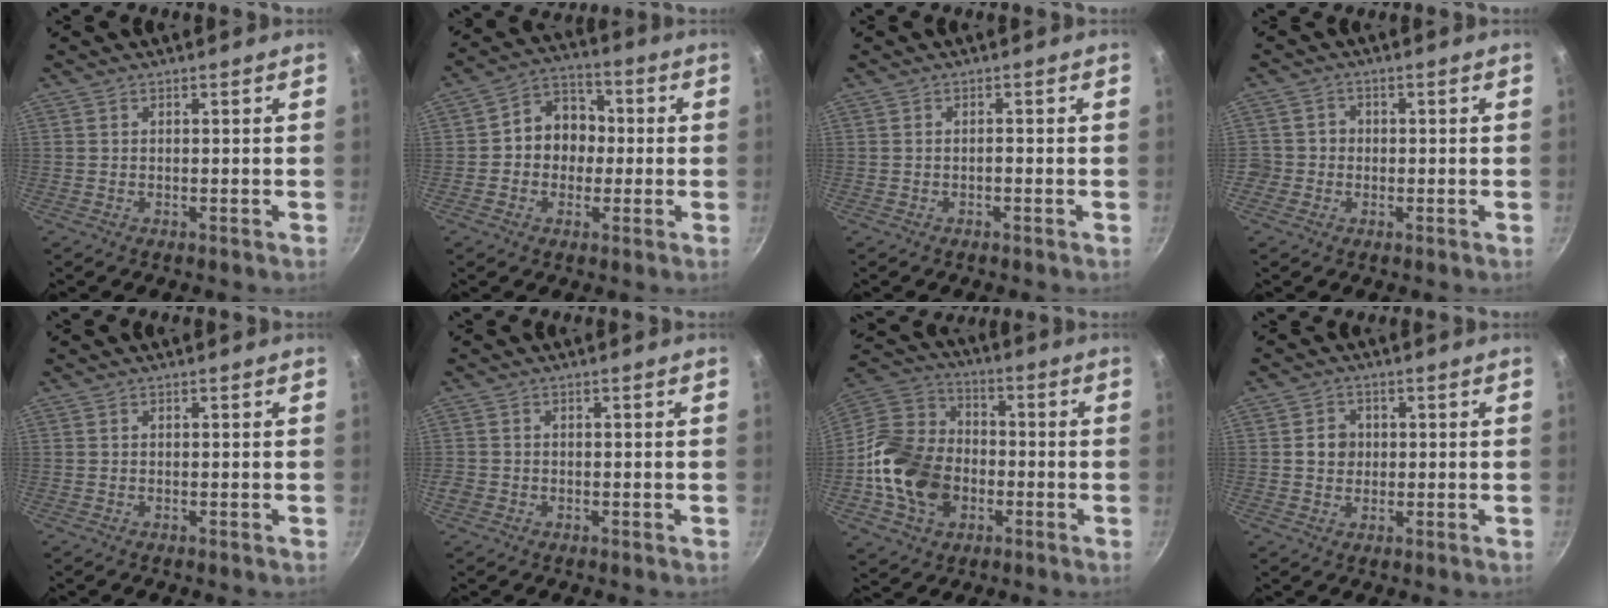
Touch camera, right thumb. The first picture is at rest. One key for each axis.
{"total": 9.9, "fx": -0.3, "fy": 8.4, "fz": 5.2, "tx": -0.030, "ty": 0.028, "tz": -0.021}
{"total": 0.7, "fx": -0.4, "fy": 0.3, "fz": 0.5, "tx": -0.010, "ty": 0.007, "tz": -0.007}
{"total": 3.4, "fx": -0.9, "fy": 3.2, "fz": 0.6, "tx": 0.013, "ty": 0.010, "tz": -0.021}
{"total": 0.0}
{"total": 2.0, "fx": -0.7, "fy": 1.7, "fz": 0.7, "tx": -0.014, "ty": 0.001, "tz": -0.013}
{"total": 19.6, "fx": -4.1, "fy": 14.8, "fz": 12.1, "tx": -0.212, "ty": 0.041, "tz": -0.082}
{"total": 4.0, "fx": 0.3, "fy": 3.6, "fz": 1.8, "tx": -0.008, "ty": 0.004, "tz": 0.000}